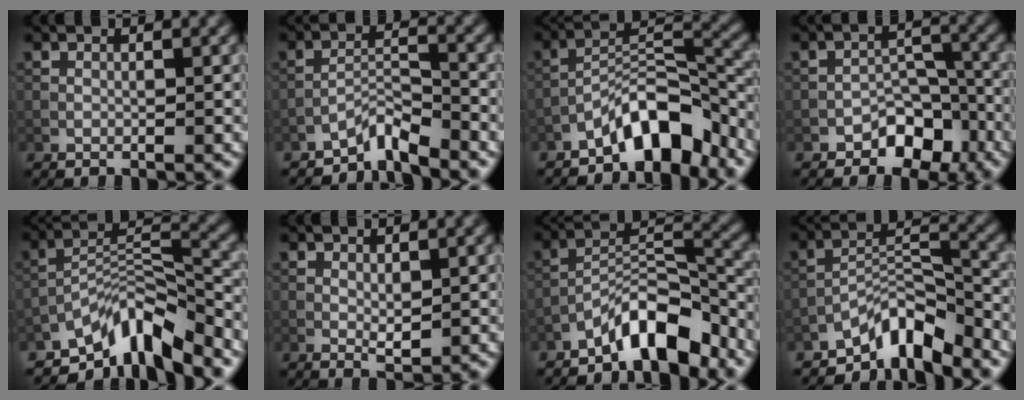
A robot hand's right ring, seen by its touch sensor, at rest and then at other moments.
{"total": 3.1, "force": [-2.8, 0.4, 1.2], "torque": [-0.016, 0.013, -0.056]}
{"total": 6.7, "force": [-5.0, 2.2, 3.9], "torque": [-0.053, 0.016, -0.091]}
{"total": 4.3, "force": [-2.9, 2.5, 2.0], "torque": [-0.012, 0.008, -0.048]}
{"total": 8.4, "force": [-6.3, 2.7, 4.9], "torque": [-0.070, 0.003, -0.120]}
{"total": 1.3, "force": [0.3, 0.6, 1.1], "torque": [-0.021, -0.005, 0.009]}
{"total": 6.8, "force": [-5.2, 1.9, 3.9], "torque": [-0.057, 0.013, -0.095]}
{"total": 5.9, "force": [-4.9, 1.8, 2.8], "torque": [-0.030, 0.009, -0.091]}